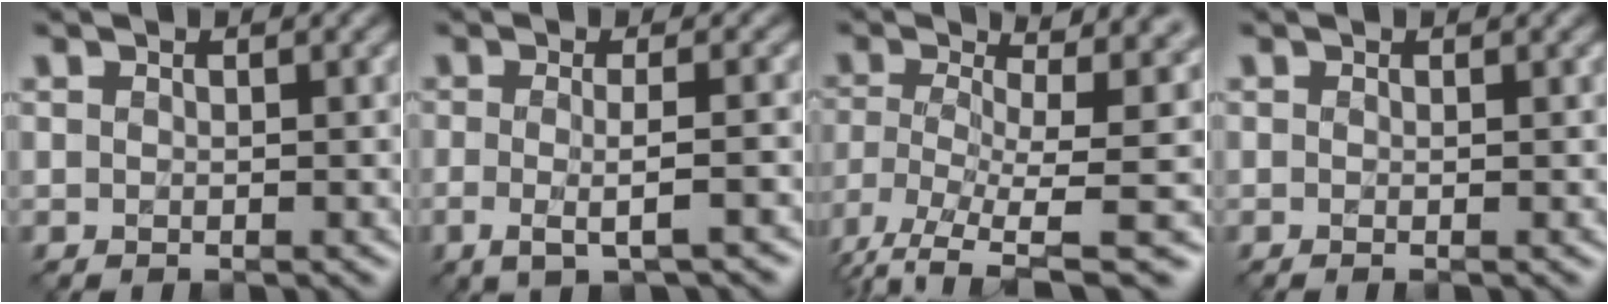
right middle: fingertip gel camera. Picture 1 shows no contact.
{"total": 3.9, "force": [-0.7, 1.1, 3.6], "torque": [-0.061, -0.011, -0.013]}
{"total": 10.7, "force": [-2.7, 3.6, 9.7], "torque": [-0.175, -0.007, -0.044]}
{"total": 0.8, "force": [-0.1, 0.3, 0.7], "torque": [-0.009, -0.008, -0.008]}